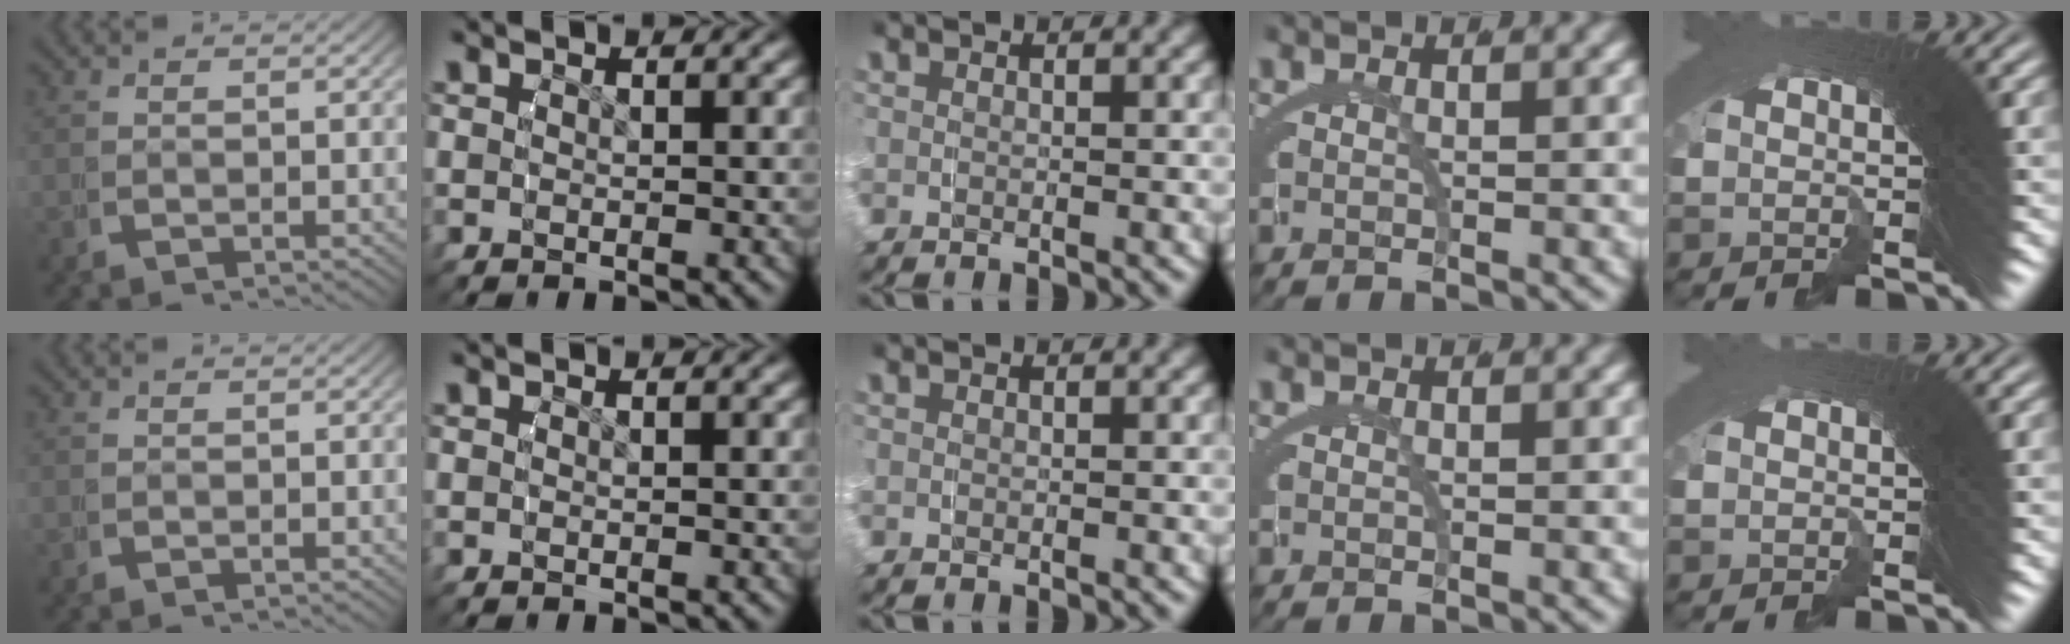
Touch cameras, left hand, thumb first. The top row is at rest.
{}